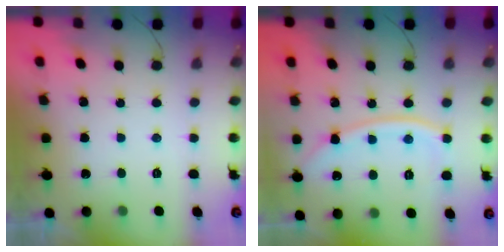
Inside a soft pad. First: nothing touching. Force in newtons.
{"total": 12.2, "press": 12.1, "slide": 1.5}